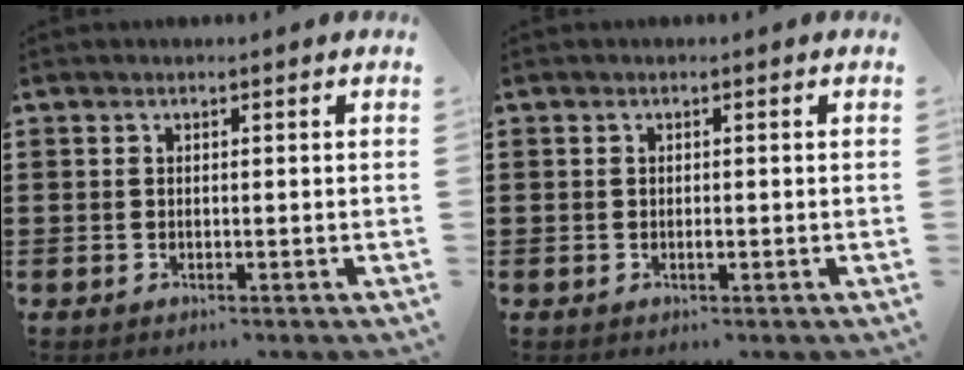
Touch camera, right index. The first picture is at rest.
{"total": 0.8, "force": [-0.2, 0.2, 0.8], "torque": [-0.015, -0.004, -0.002]}